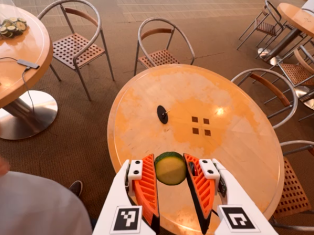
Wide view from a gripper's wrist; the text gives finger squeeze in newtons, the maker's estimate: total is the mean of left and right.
{"total": 8.1, "left": 8.1, "right": 8.1}